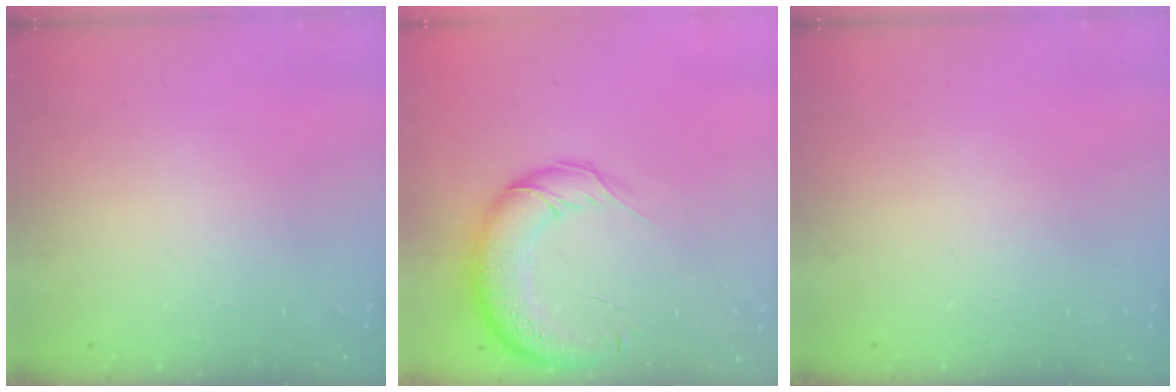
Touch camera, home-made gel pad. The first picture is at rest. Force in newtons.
{"total": 14.9, "press": 14.5, "slide": 3.5}
{"total": 0.0}